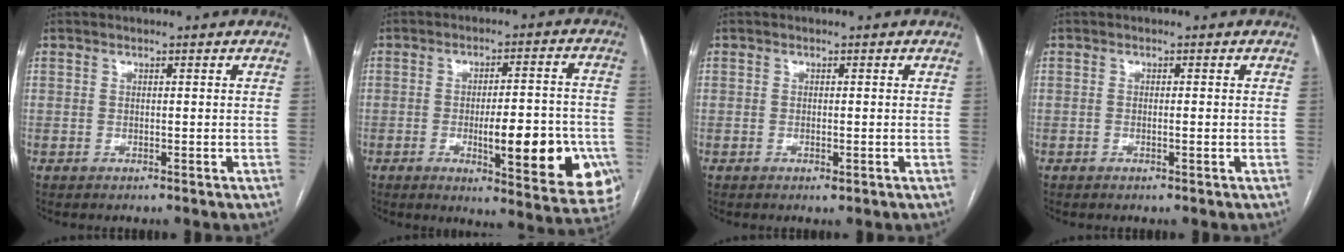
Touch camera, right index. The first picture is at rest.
{"total": 17.2, "force": [-4.7, 4.0, 16.0], "torque": [-0.147, 0.009, -0.045]}
{"total": 0.9, "force": [-0.3, 0.4, 0.7], "torque": [-0.011, -0.002, -0.003]}
{"total": 0.9, "force": [-0.2, 0.1, 0.8], "torque": [-0.015, -0.001, -0.003]}